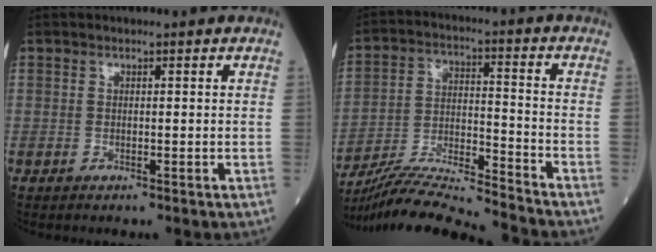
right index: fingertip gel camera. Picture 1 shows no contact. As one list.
[{"total": 15.0, "force": [-14.3, -1.6, 4.4], "torque": [-0.081, 0.004, -0.251]}]